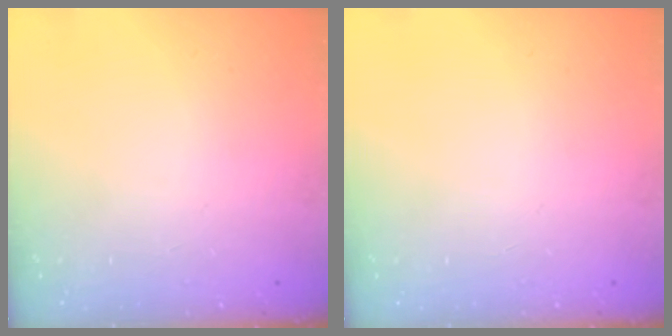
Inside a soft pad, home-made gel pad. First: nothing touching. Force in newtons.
{"total": 0.0}